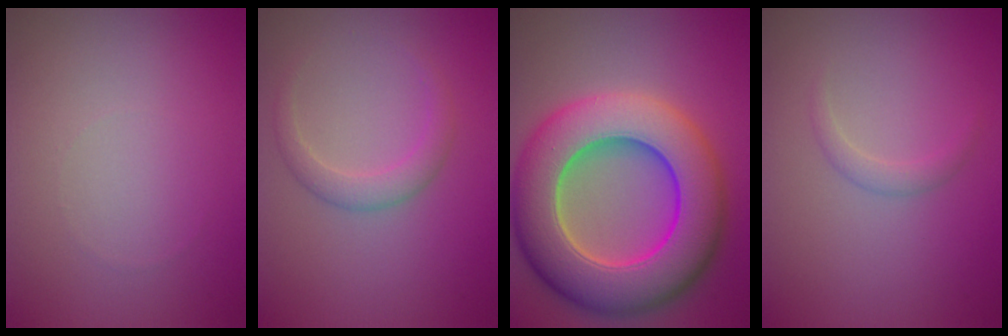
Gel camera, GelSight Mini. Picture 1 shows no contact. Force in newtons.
{"total": 2.0, "press": 2.0, "slide": 0.1}
{"total": 13.2, "press": 13.1, "slide": 2.1}
{"total": 1.2, "press": 1.1, "slide": 0.1}